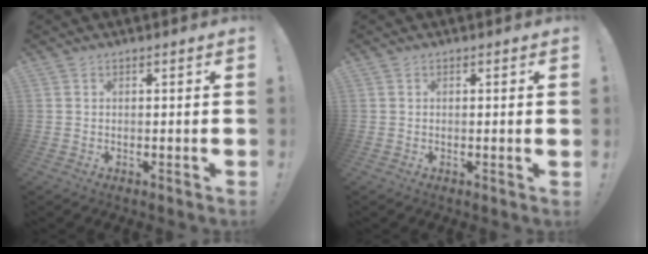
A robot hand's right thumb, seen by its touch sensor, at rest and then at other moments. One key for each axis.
{"total": 1.2, "fx": 0.3, "fy": -0.4, "fz": 1.1, "tx": -0.012, "ty": -0.005, "tz": 0.002}